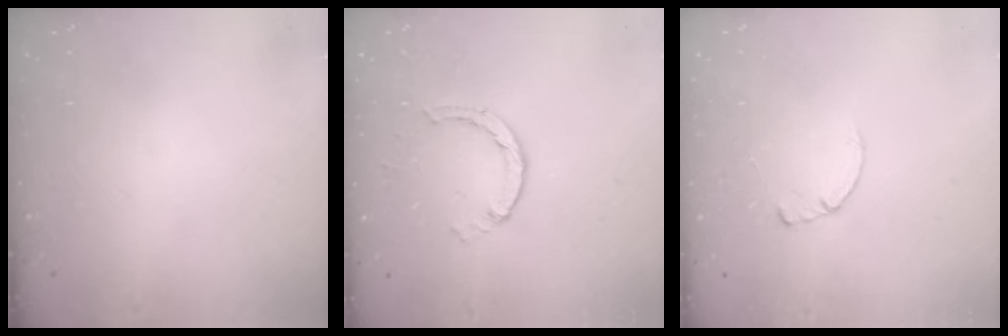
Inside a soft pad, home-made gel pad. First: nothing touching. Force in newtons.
{"total": 1.4, "press": 1.4, "slide": 0.2}
{"total": 0.7, "press": 0.7, "slide": 0.2}